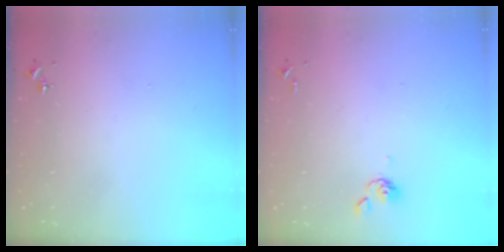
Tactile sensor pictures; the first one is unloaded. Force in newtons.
{"total": 4.9, "press": 4.8, "slide": 0.9}